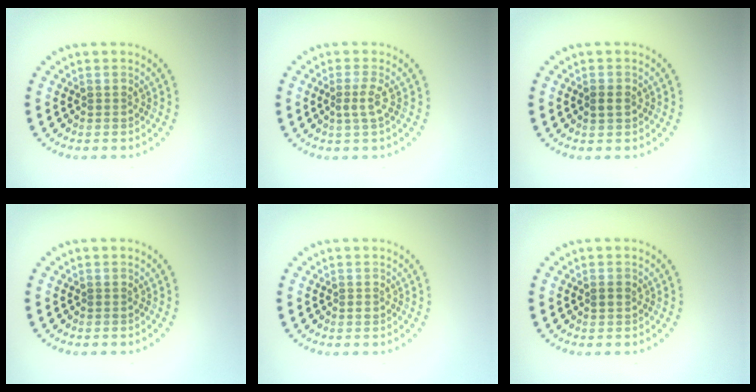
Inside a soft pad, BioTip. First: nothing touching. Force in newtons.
{"total": 1.7, "press": 1.1, "slide": 1.3}
{"total": 1.3, "press": 1.3, "slide": 0.3}
{"total": 0.0}
{"total": 0.5, "press": 0.4, "slide": 0.3}
{"total": 0.8, "press": 0.8, "slide": 0.1}